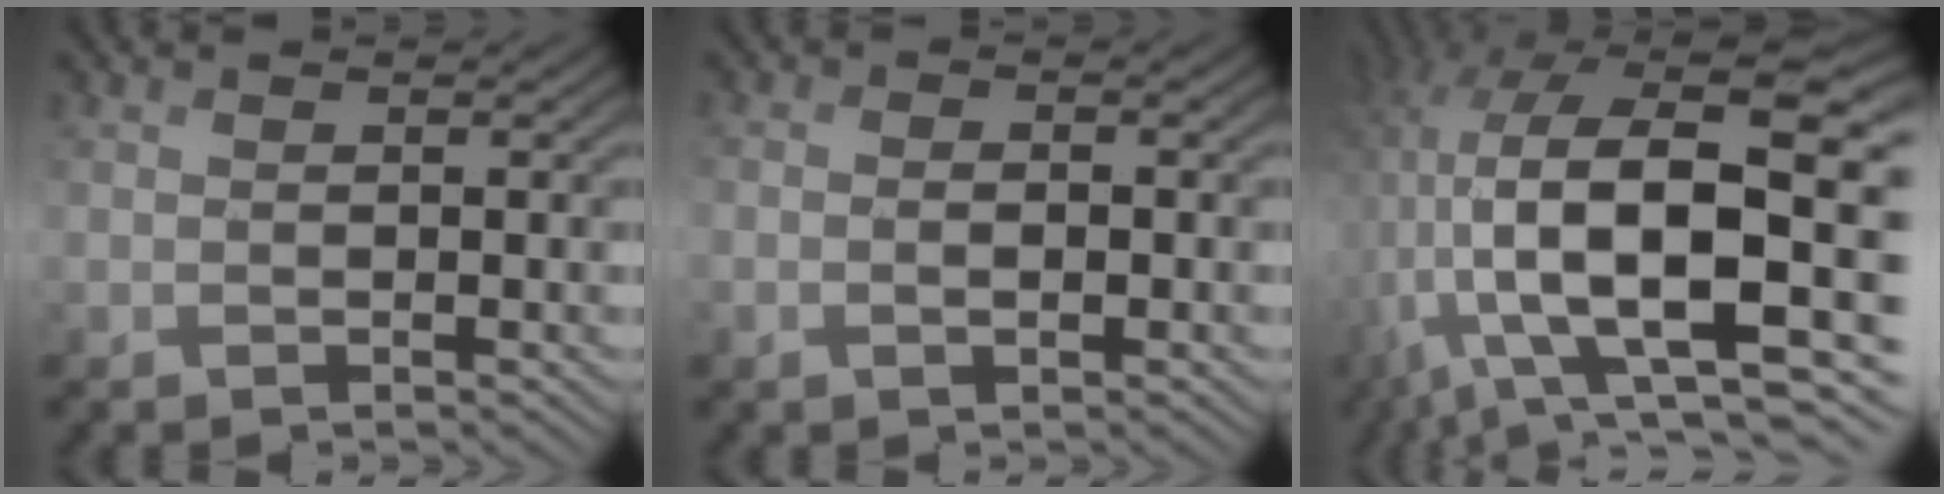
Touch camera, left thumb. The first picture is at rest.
{"total": 1.7, "force": [-0.9, 0.9, 1.1], "torque": [-0.016, -0.001, -0.019]}
{"total": 19.2, "force": [-1.4, 8.9, 17.0], "torque": [-0.318, -0.014, -0.024]}